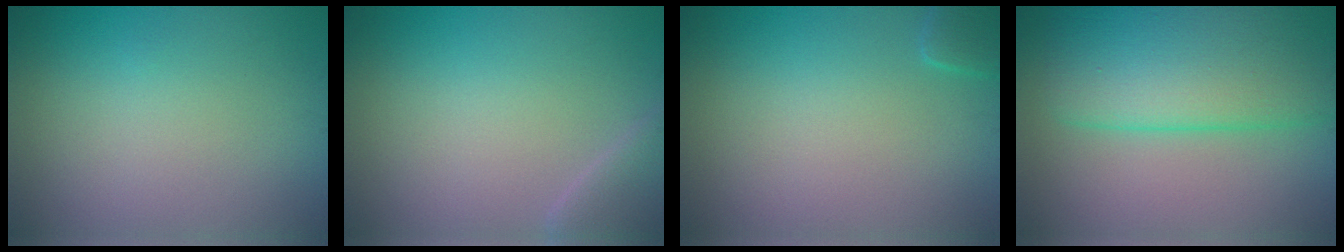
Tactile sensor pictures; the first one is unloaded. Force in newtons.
{"total": 2.5, "press": 2.5, "slide": 0.2}
{"total": 1.7, "press": 1.7, "slide": 0.2}
{"total": 9.3, "press": 9.3, "slide": 0.5}